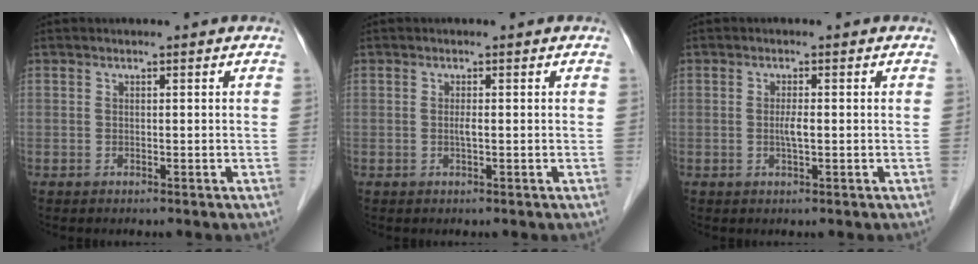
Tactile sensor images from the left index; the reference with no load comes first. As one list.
[{"total": 0.8, "force": [-0.1, 0.0, 0.8], "torque": [-0.018, -0.001, -0.002]}, {"total": 1.7, "force": [-0.1, 0.2, 1.7], "torque": [-0.035, 0.000, -0.002]}]